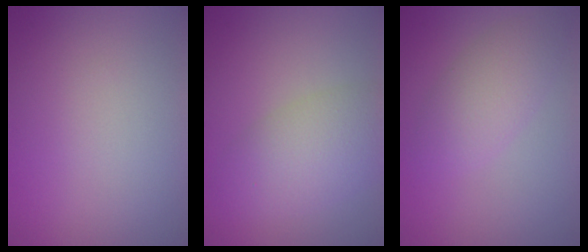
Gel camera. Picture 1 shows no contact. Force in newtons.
{"total": 4.8, "press": 4.8, "slide": 0.2}
{"total": 3.5, "press": 3.5, "slide": 0.1}